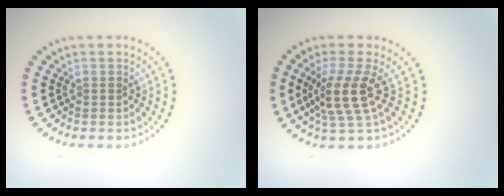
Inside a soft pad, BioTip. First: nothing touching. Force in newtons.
{"total": 3.8, "press": 2.9, "slide": 2.5}